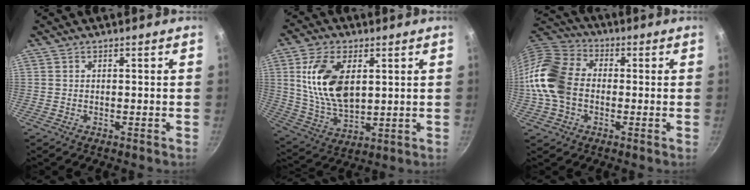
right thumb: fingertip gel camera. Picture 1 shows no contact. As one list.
[{"total": 14.7, "force": [3.6, 8.3, 11.6], "torque": [-0.205, -0.019, 0.078]}, {"total": 13.8, "force": [-1.2, 10.4, 9.1], "torque": [-0.161, 0.024, -0.040]}]